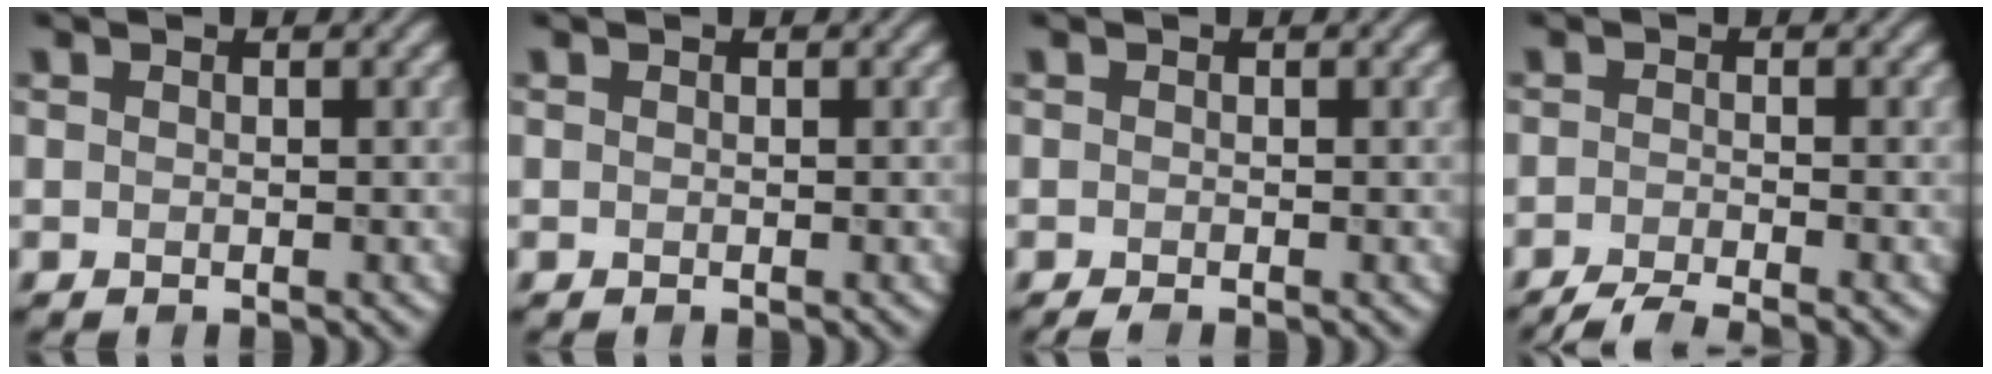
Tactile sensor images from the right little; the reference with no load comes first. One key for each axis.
{"total": 0.0}
{"total": 0.7, "fx": -0.5, "fy": 0.1, "fz": 0.5, "tx": -0.009, "ty": -0.002, "tz": -0.010}
{"total": 3.6, "fx": -2.9, "fy": 0.5, "fz": 2.1, "tx": -0.027, "ty": -0.005, "tz": -0.060}